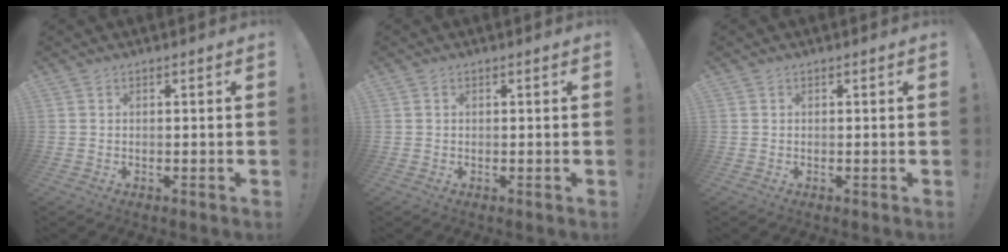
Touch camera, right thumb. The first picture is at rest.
{"total": 0.0}
{"total": 0.0}